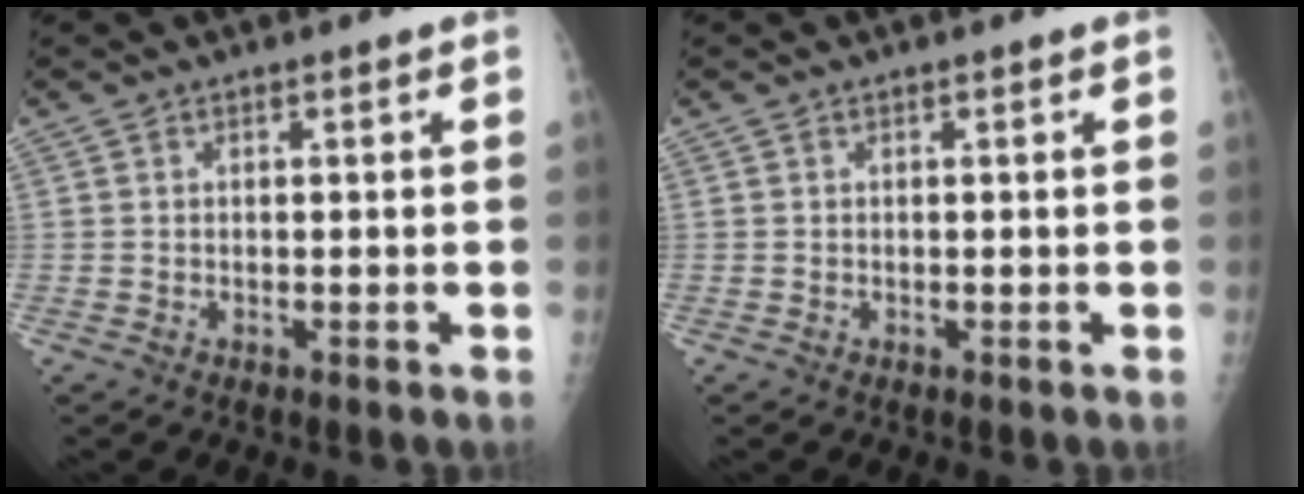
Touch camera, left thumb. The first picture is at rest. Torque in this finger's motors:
{"motor_torque": [0.01, 0.02, -0.07, -0.07, 0.00]}